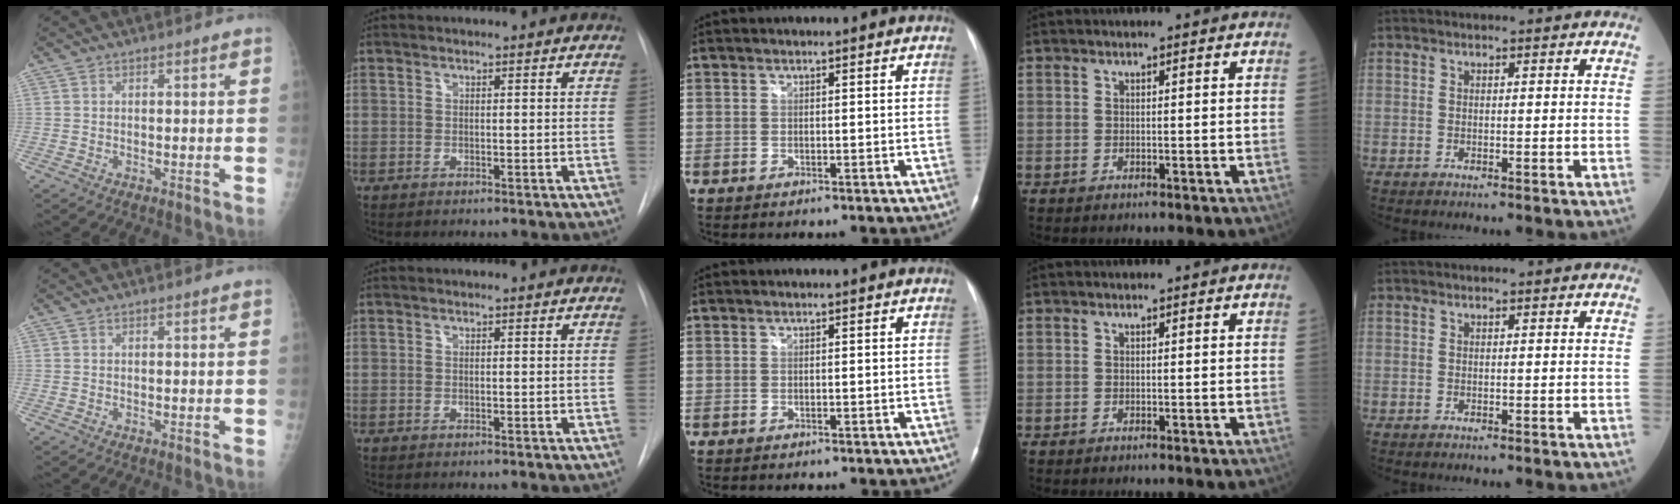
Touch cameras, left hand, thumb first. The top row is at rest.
{}